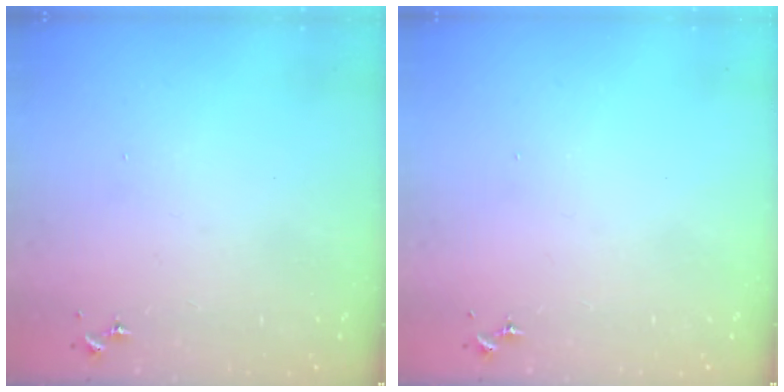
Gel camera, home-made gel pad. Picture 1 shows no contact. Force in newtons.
{"total": 0.0}